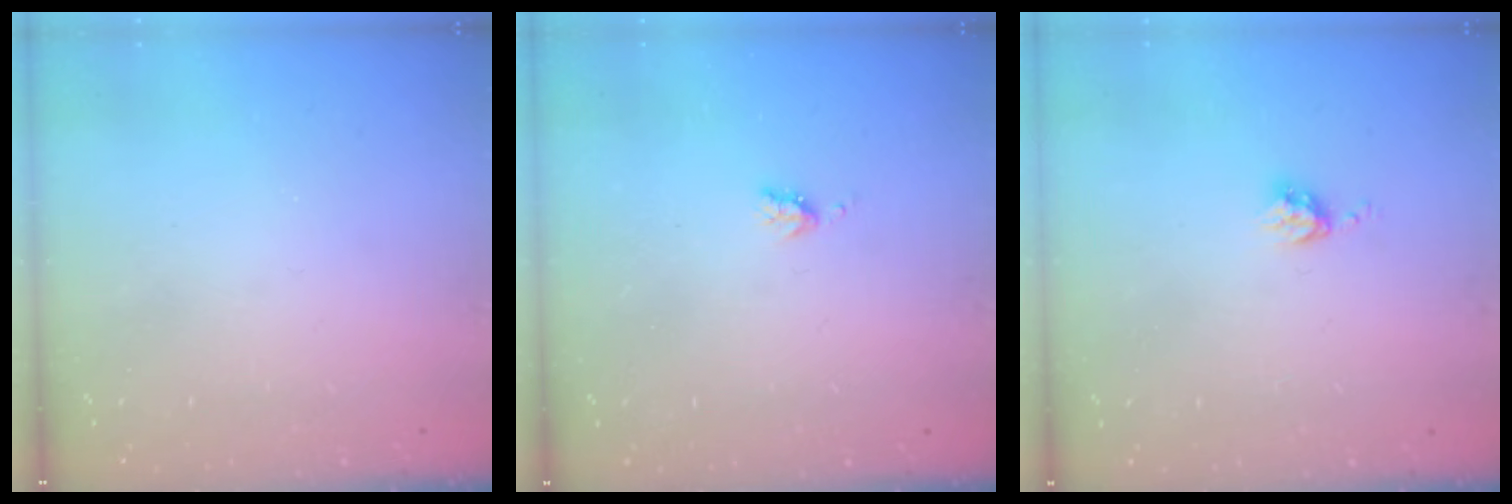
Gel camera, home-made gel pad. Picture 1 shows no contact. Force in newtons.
{"total": 3.3, "press": 3.3, "slide": 0.6}
{"total": 4.2, "press": 4.1, "slide": 0.4}